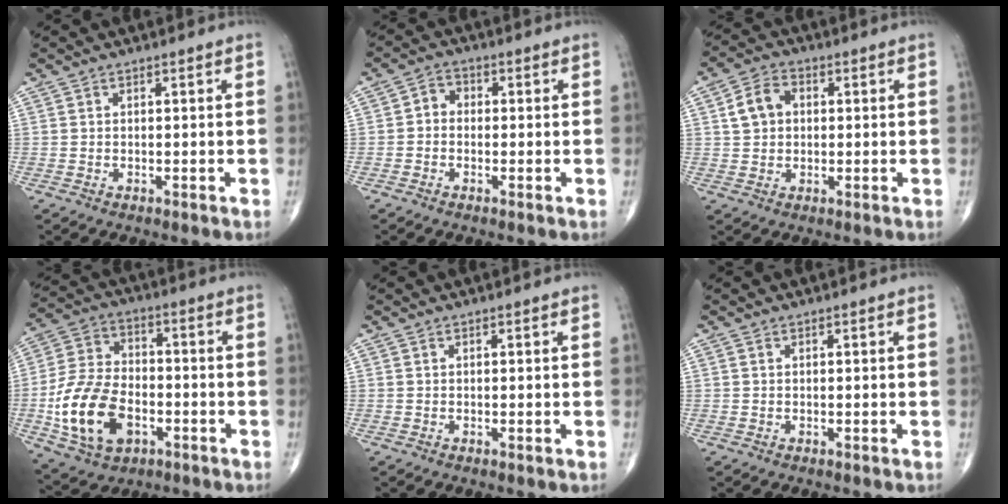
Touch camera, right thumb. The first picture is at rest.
{"total": 3.2, "force": [-0.4, 2.7, 1.6], "torque": [-0.010, 0.014, -0.020]}
{"total": 6.2, "force": [1.1, 4.8, 3.8], "torque": [-0.062, 0.012, 0.015]}
{"total": 16.4, "force": [-4.7, 10.7, 11.6], "torque": [-0.206, 0.021, -0.083]}
{"total": 0.0}
{"total": 0.0}